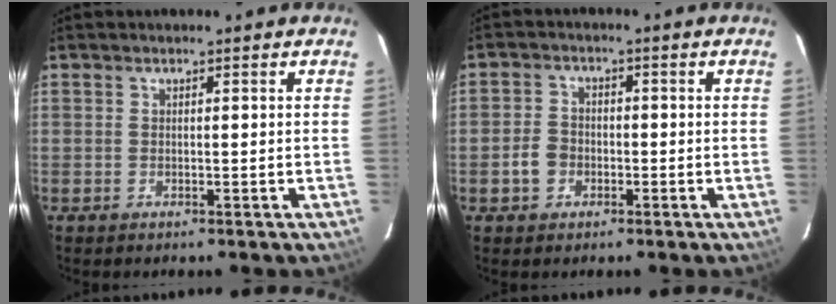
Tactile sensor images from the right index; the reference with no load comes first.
{"total": 4.2, "force": [-1.6, 3.5, 1.5], "torque": [-0.035, 0.012, -0.026]}